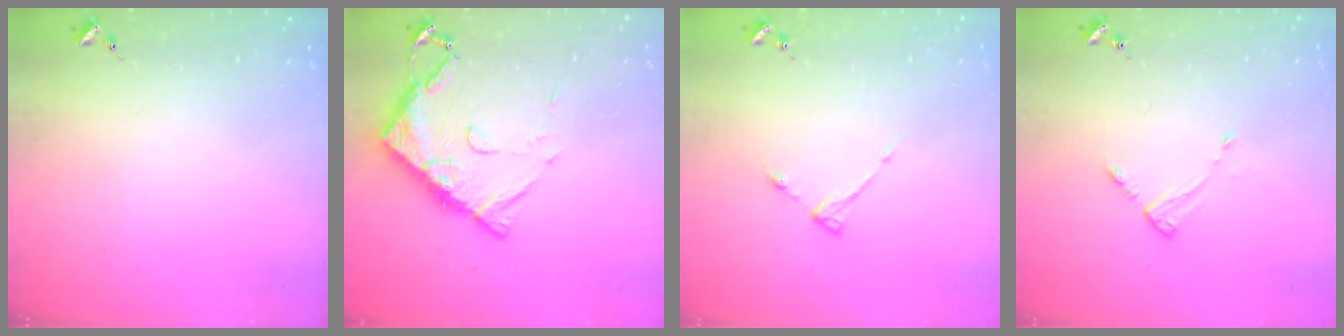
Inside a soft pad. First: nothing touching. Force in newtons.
{"total": 11.5, "press": 11.5, "slide": 1.1}
{"total": 3.9, "press": 3.9, "slide": 0.6}
{"total": 4.1, "press": 4.1, "slide": 0.4}